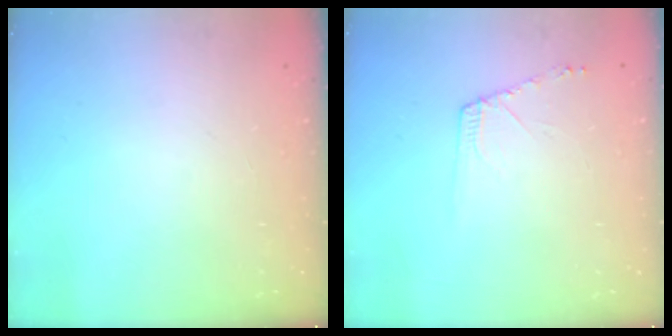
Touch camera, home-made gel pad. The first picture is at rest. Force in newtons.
{"total": 4.7, "press": 4.6, "slide": 0.7}